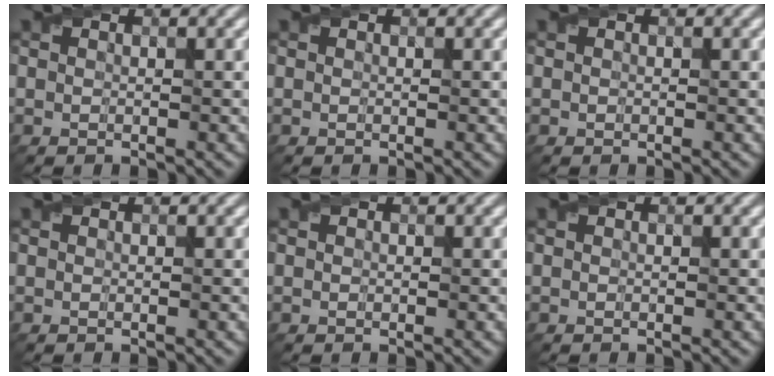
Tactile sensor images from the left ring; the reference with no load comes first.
{"total": 0.0}
{"total": 0.0}
{"total": 0.0}
{"total": 0.0}
{"total": 0.0}